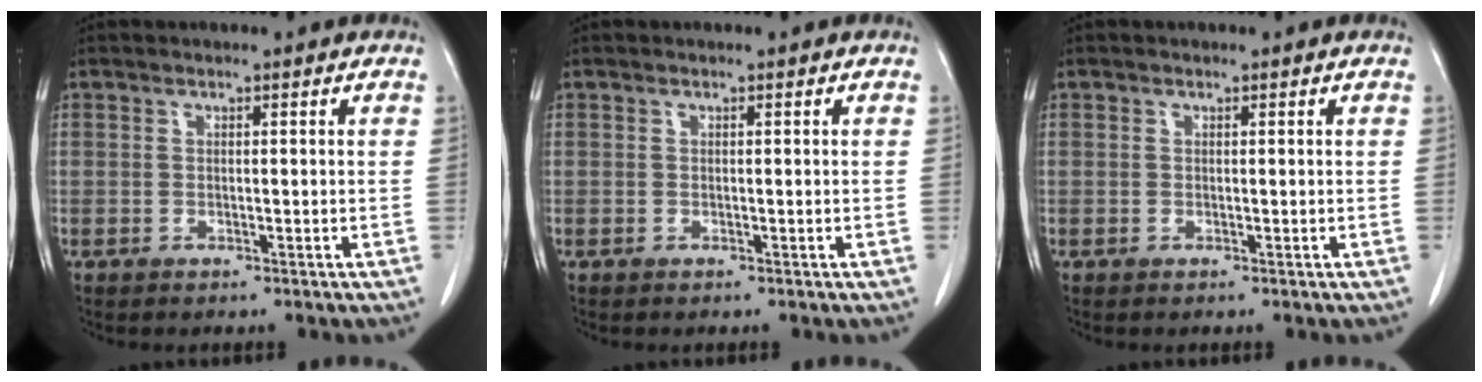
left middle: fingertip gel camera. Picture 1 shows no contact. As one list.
[{"total": 0.0}, {"total": 0.0}]